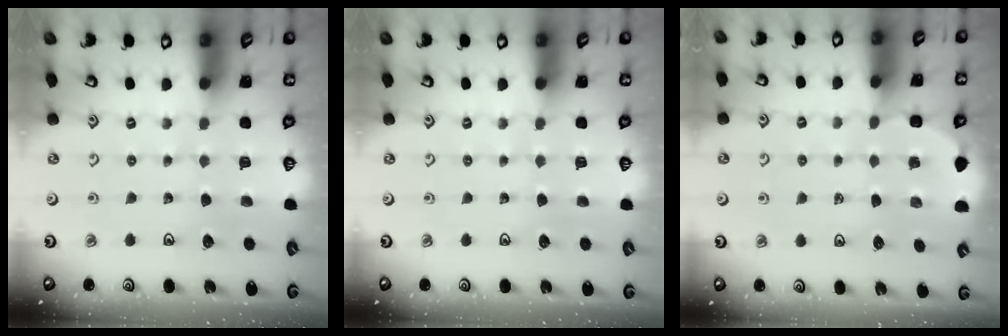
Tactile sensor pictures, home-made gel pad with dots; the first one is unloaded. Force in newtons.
{"total": 0.0}
{"total": 3.0, "press": 2.9, "slide": 0.9}